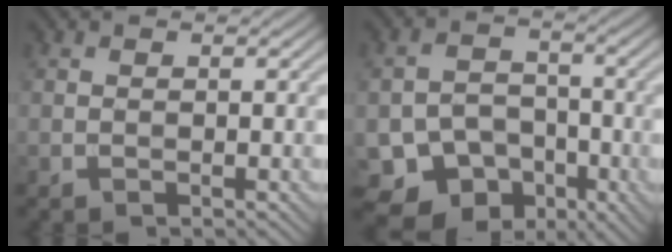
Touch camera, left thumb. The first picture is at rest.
{"total": 9.7, "force": [-5.6, 7.2, 3.4], "torque": [-0.053, -0.015, -0.108]}